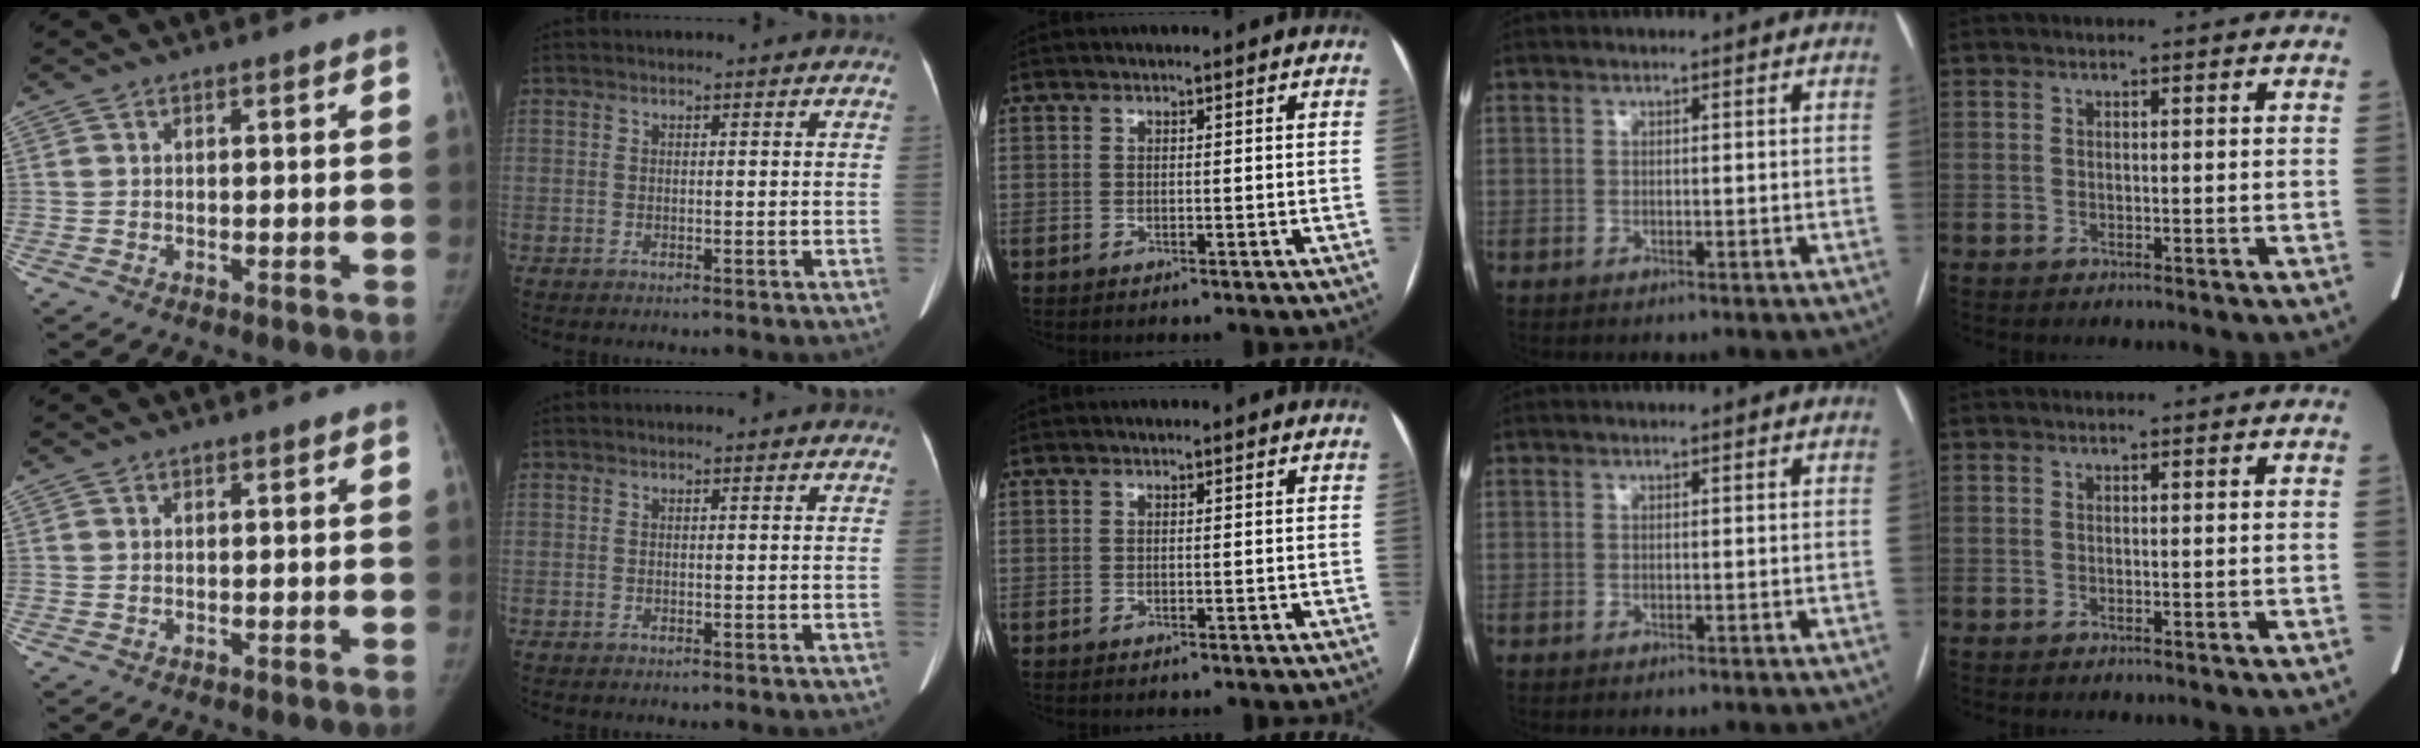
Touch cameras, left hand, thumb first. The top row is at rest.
{}